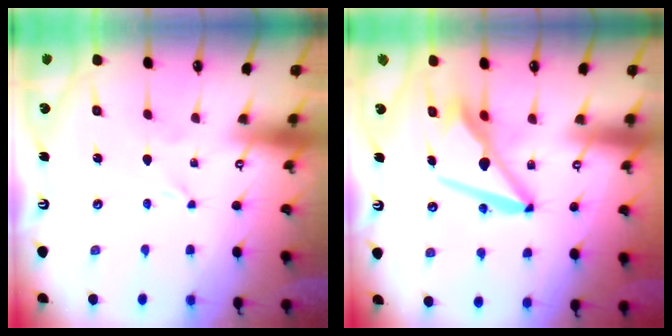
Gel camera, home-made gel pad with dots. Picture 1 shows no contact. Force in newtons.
{"total": 12.2, "press": 12.1, "slide": 1.5}